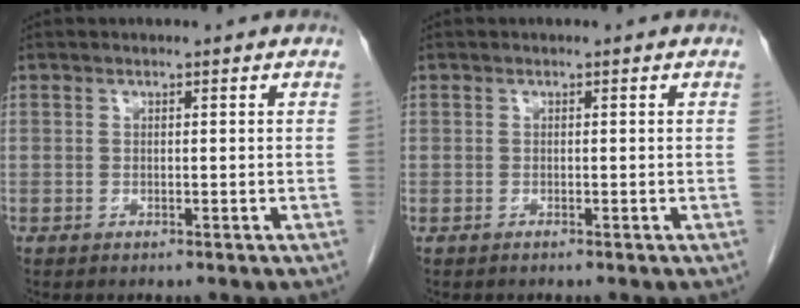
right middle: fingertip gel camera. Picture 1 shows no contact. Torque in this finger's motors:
{"motor_torque": [0.87, -0.58, -0.03, 0.01]}